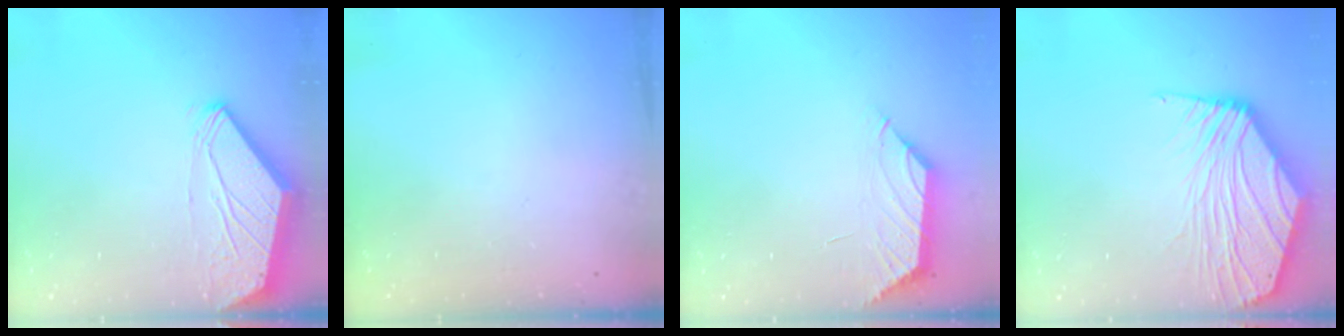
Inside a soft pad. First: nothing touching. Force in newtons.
{"total": 0.0}
{"total": 0.9, "press": 0.7, "slide": 0.5}
{"total": 10.0, "press": 9.9, "slide": 1.3}